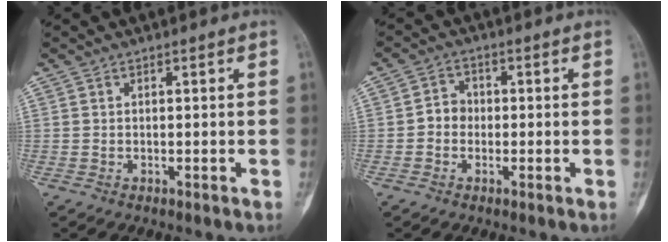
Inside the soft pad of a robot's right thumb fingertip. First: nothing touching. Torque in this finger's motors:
{"motor_torque": [0.67, 0.58, 0.48, -0.37, 0.03]}